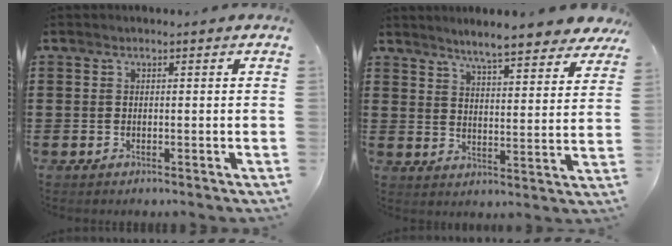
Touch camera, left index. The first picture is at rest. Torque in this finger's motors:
{"motor_torque": [1.07, -1.07, 0.31, 0.15]}